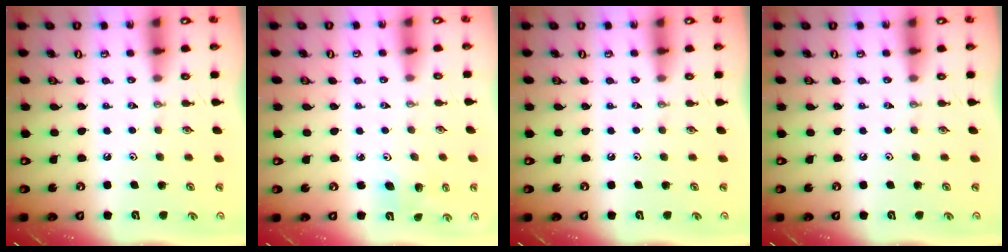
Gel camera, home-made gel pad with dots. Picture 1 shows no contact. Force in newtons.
{"total": 5.2, "press": 4.9, "slide": 1.8}
{"total": 0.0}
{"total": 0.0}